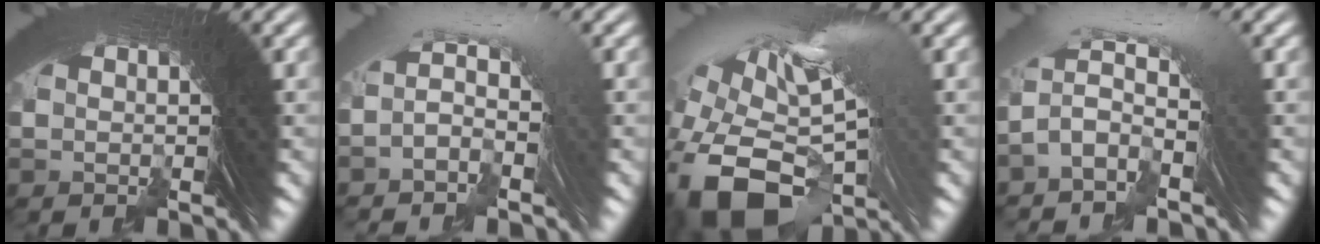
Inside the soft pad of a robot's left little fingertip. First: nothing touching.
{"total": 4.5, "force": [0.3, 2.5, 3.8], "torque": [-0.050, 0.027, -0.014]}
{"total": 9.1, "force": [-2.5, 5.1, 7.1], "torque": [-0.158, -0.034, -0.013]}
{"total": 5.7, "force": [0.3, 3.6, 4.3], "torque": [-0.085, 0.019, -0.013]}